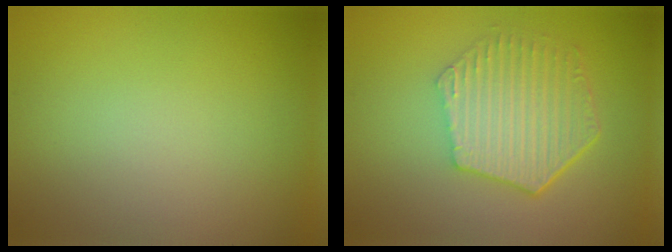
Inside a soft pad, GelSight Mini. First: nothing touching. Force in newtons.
{"total": 5.6, "press": 4.2, "slide": 3.7}